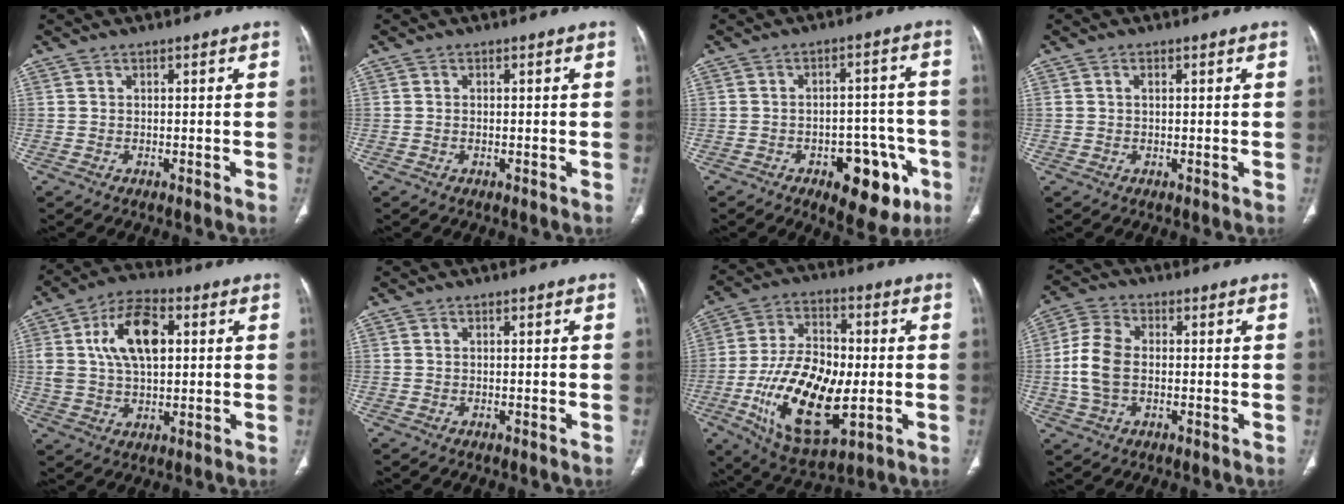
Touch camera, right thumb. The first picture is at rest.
{"total": 0.0}
{"total": 13.0, "force": [-5.9, 6.8, 9.3], "torque": [-0.082, 0.041, -0.069]}
{"total": 0.9, "force": [0.2, 0.6, 0.7], "torque": [-0.015, 0.004, 0.006]}
{"total": 13.1, "force": [3.0, 7.3, 10.4], "torque": [-0.177, 0.007, 0.052]}
{"total": 0.0}
{"total": 21.2, "force": [-4.2, 10.8, 17.8], "torque": [-0.314, 0.003, -0.062]}
{"total": 8.8, "force": [-0.5, 5.7, 6.8], "torque": [-0.141, 0.017, -0.014]}